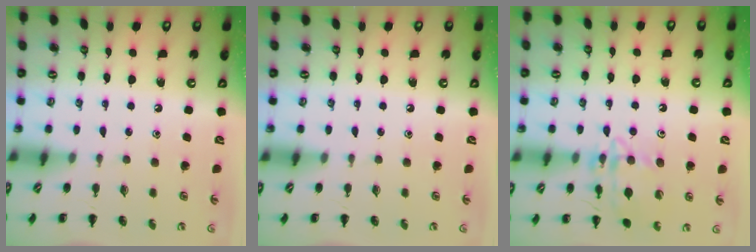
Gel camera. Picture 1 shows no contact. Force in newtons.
{"total": 0.0}
{"total": 14.2, "press": 14.2, "slide": 1.2}